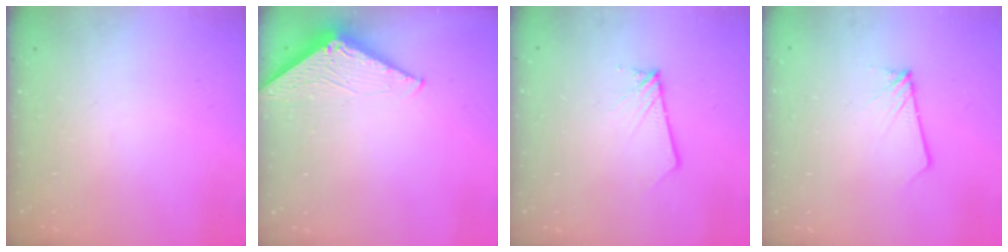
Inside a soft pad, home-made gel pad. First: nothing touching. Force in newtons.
{"total": 3.2, "press": 3.2, "slide": 0.3}
{"total": 2.2, "press": 2.2, "slide": 0.3}
{"total": 1.7, "press": 1.7, "slide": 0.2}